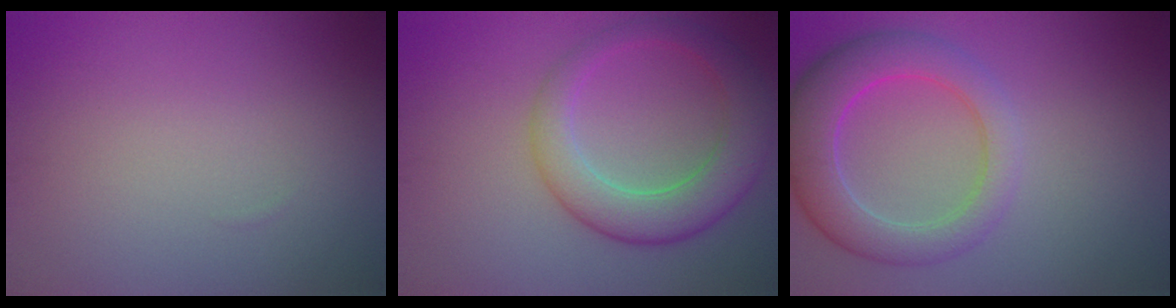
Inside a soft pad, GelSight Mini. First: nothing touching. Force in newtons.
{"total": 5.6, "press": 5.6, "slide": 0.2}
{"total": 6.2, "press": 6.2, "slide": 0.3}